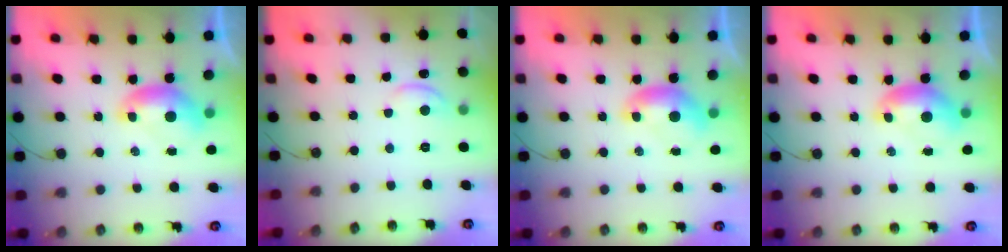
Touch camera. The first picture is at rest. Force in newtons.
{"total": 0.9, "press": 0.6, "slide": 0.6}
{"total": 0.0}
{"total": 0.0}